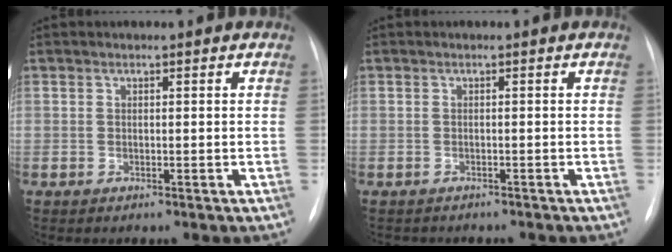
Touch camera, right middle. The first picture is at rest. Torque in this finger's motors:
{"motor_torque": [-0.08, -0.02, -0.02, 0.00]}